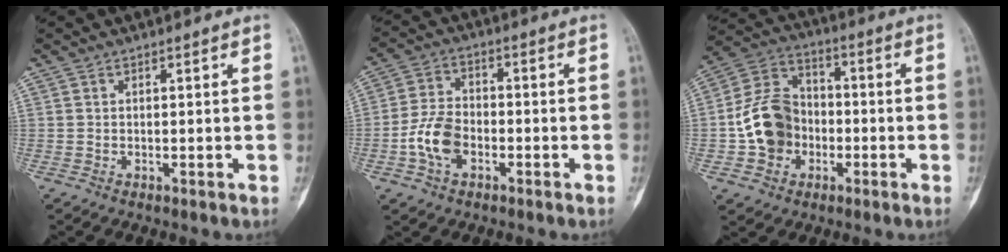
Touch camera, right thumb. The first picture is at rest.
{"total": 8.1, "force": [-2.7, 5.2, 5.6], "torque": [-0.102, 0.022, -0.058]}
{"total": 13.0, "force": [-2.5, 10.5, 7.3], "torque": [-0.113, 0.035, -0.053]}